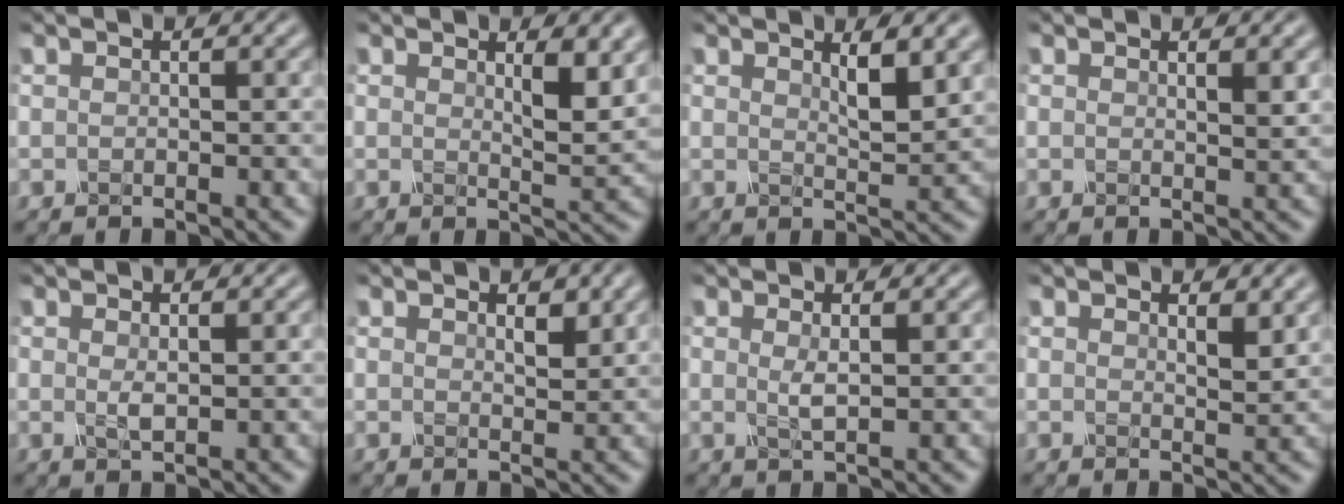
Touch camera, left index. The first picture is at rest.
{"total": 3.4, "force": [1.6, 0.9, 2.8], "torque": [-0.040, -0.010, 0.026]}
{"total": 2.9, "force": [1.4, 0.7, 2.5], "torque": [-0.035, -0.006, 0.024]}
{"total": 1.4, "force": [0.8, 0.4, 1.0], "torque": [-0.007, -0.003, 0.010]}
{"total": 0.8, "force": [0.2, 0.2, 0.8], "torque": [-0.018, -0.004, 0.005]}
{"total": 1.3, "force": [0.9, 0.5, 0.8], "torque": [-0.014, -0.005, 0.017]}
{"total": 1.1, "force": [0.2, 0.2, 1.1], "torque": [-0.024, -0.006, 0.005]}
{"total": 1.9, "force": [1.5, 0.5, 1.1], "torque": [-0.012, -0.006, 0.025]}